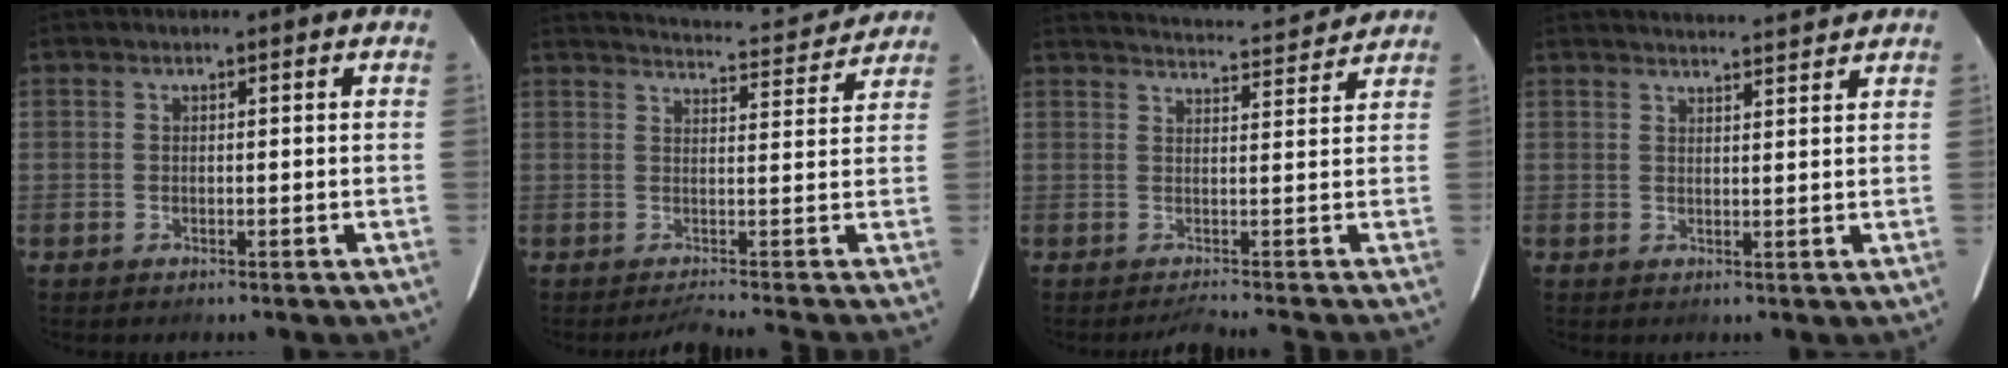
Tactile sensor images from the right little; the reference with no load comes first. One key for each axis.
{"total": 11.0, "fx": 9.6, "fy": -0.3, "fz": 5.5, "tx": -0.118, "ty": 0.027, "tz": 0.115}
{"total": 9.6, "fx": 8.0, "fy": -0.6, "fz": 5.3, "tx": -0.116, "ty": 0.035, "tz": 0.094}
{"total": 9.1, "fx": 8.9, "fy": -0.3, "fz": 2.1, "tx": -0.030, "ty": 0.013, "tz": 0.109}